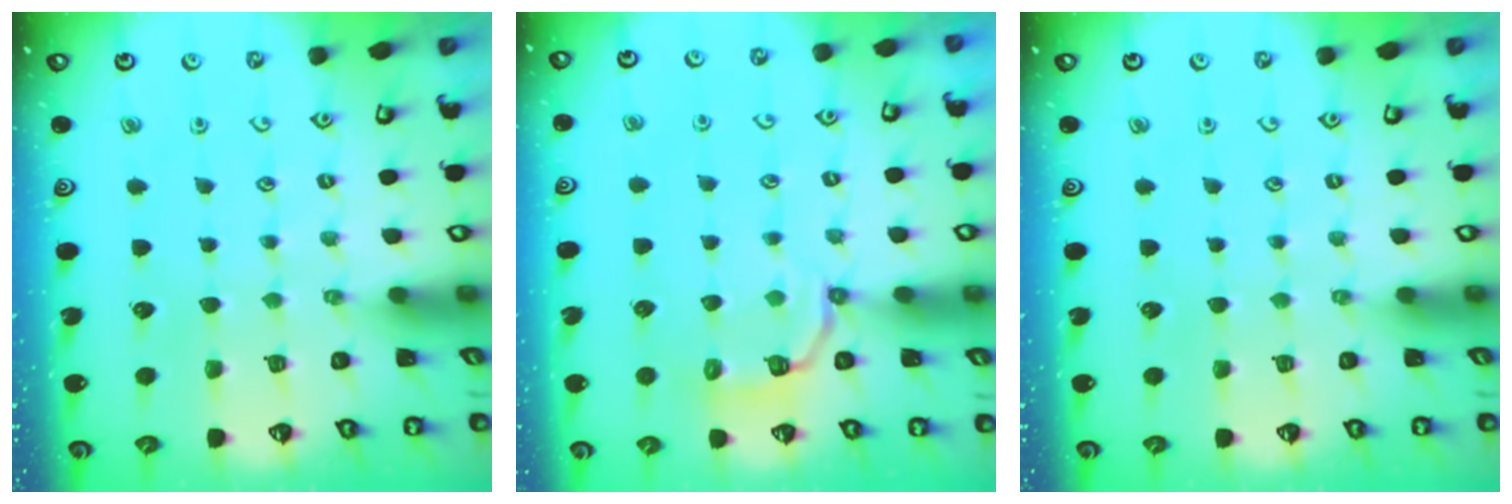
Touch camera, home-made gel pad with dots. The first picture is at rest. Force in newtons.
{"total": 4.2, "press": 3.5, "slide": 2.2}
{"total": 0.0}